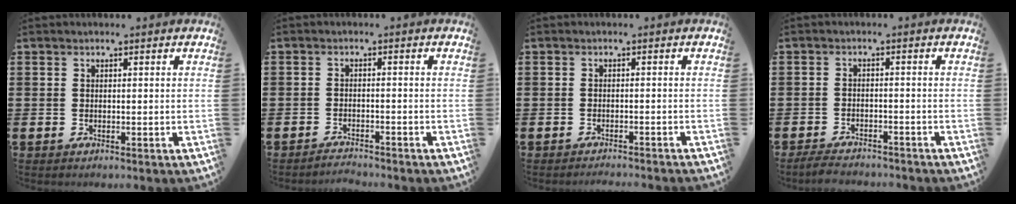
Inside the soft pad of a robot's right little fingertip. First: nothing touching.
{"total": 1.6, "force": [-1.6, -0.1, -0.1], "torque": [-0.002, 0.005, -0.033]}
{"total": 1.0, "force": [-1.0, -0.2, 0.0], "torque": [0.000, 0.001, -0.021]}
{"total": 2.3, "force": [-2.2, 0.2, 0.3], "torque": [-0.009, 0.005, -0.047]}